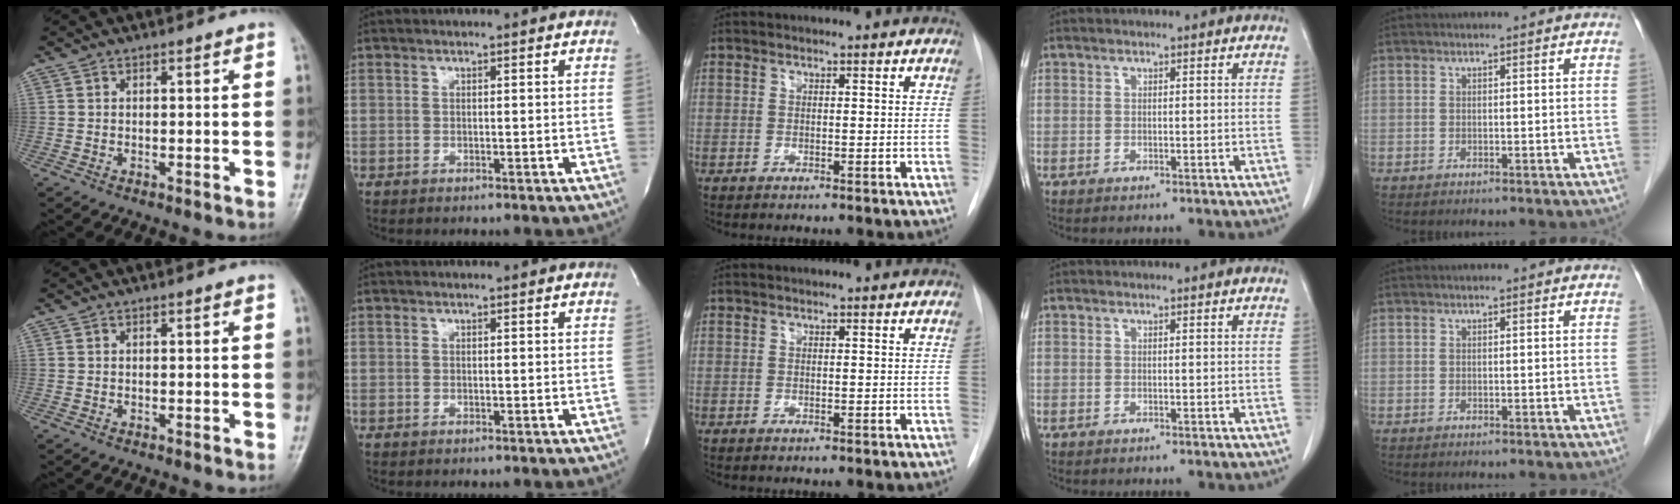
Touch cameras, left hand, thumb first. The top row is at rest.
{}